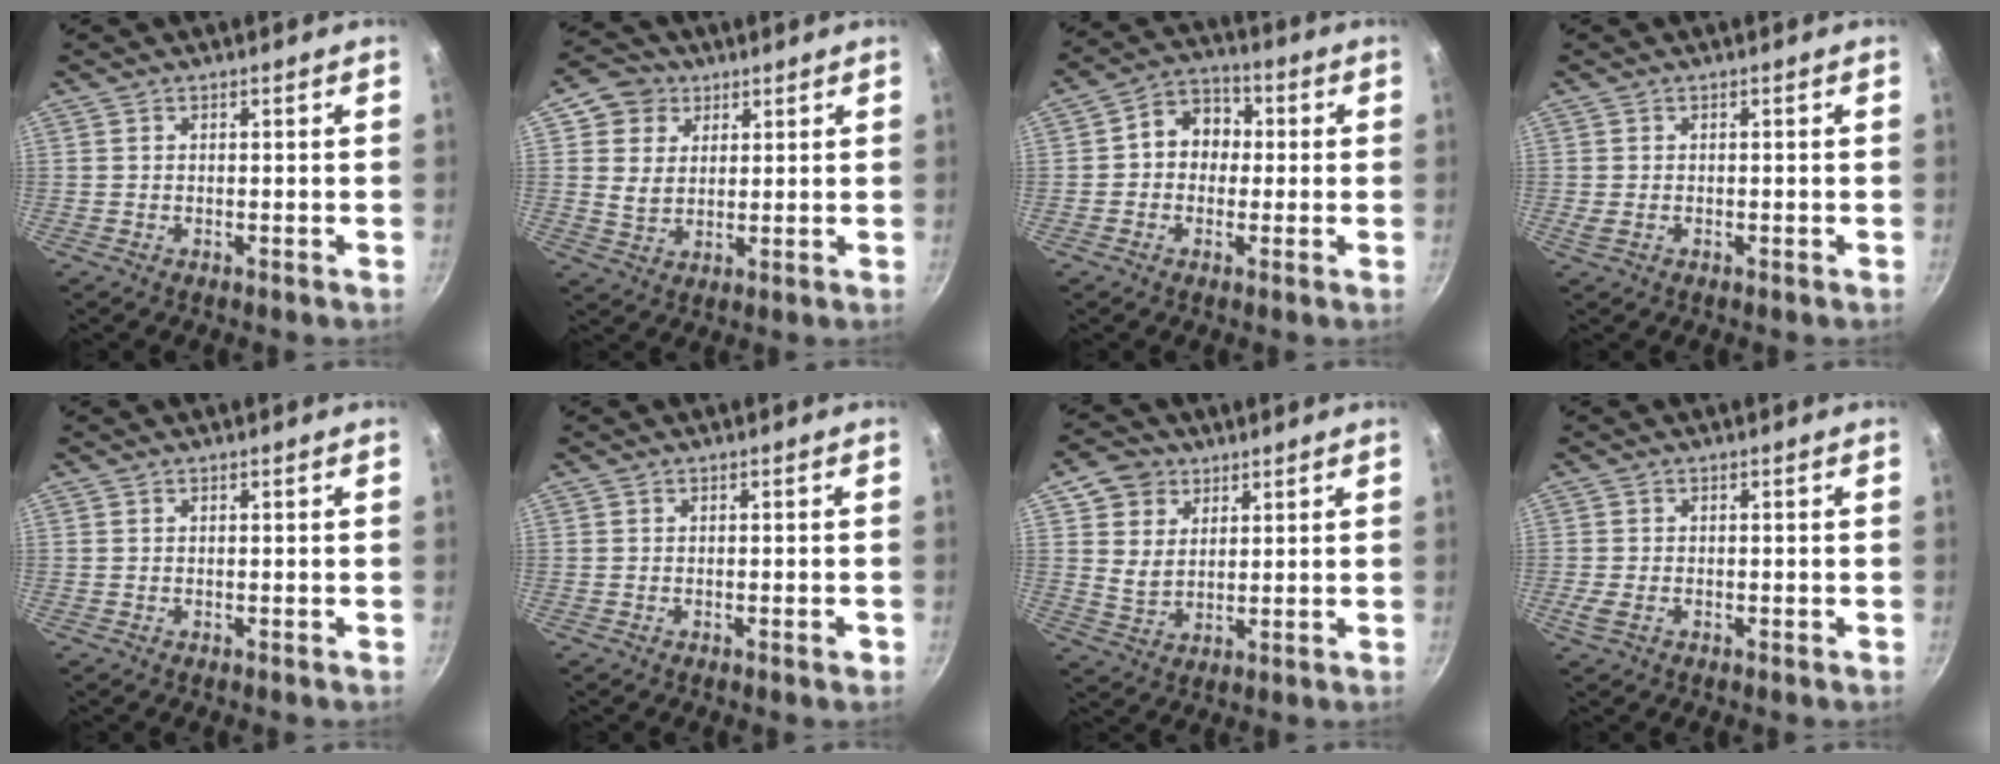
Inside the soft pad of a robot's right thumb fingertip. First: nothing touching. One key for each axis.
{"total": 7.4, "fx": 3.3, "fy": 6.2, "fz": 2.4, "tx": -0.006, "ty": -0.007, "tz": 0.054}
{"total": 8.3, "fx": 0.3, "fy": 7.0, "fz": 4.5, "tx": -0.026, "ty": 0.022, "tz": -0.012}
{"total": 1.4, "fx": -0.3, "fy": 0.9, "fz": 0.9, "tx": -0.018, "ty": -0.001, "tz": -0.004}
{"total": 0.0}
{"total": 1.2, "fx": -0.6, "fy": 0.3, "fz": 1.0, "tx": -0.017, "ty": 0.004, "tz": -0.009}
{"total": 7.3, "fx": 3.5, "fy": 5.9, "fz": 2.6, "tx": -0.014, "ty": -0.013, "tz": 0.066}
{"total": 2.3, "fx": -0.8, "fy": 1.5, "fz": 1.6, "tx": -0.037, "ty": -0.001, "tz": -0.017}